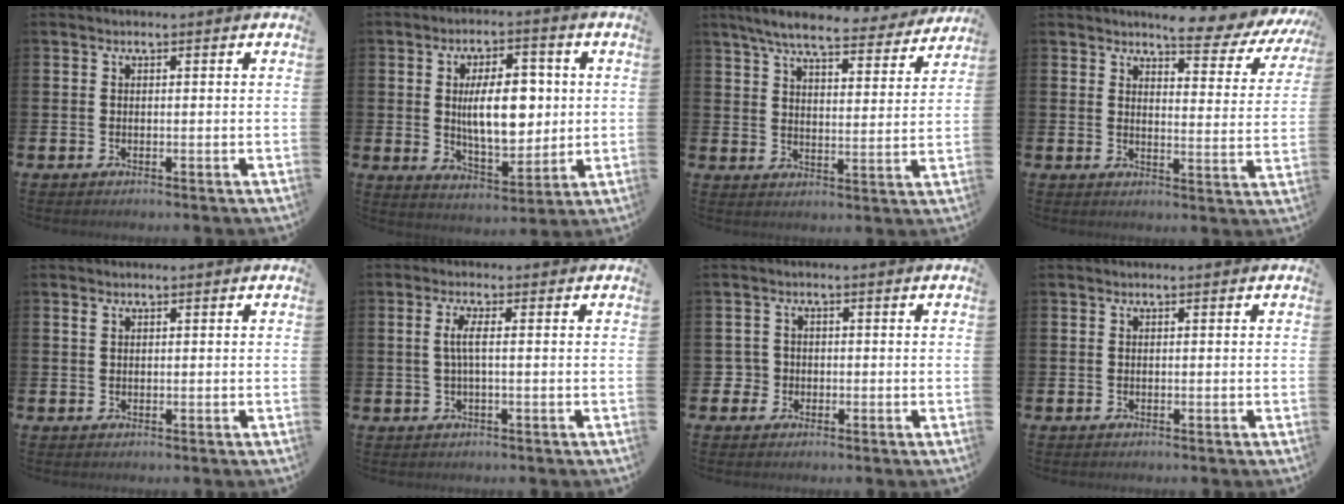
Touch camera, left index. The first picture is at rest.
{"total": 9.5, "force": [1.3, 4.6, 8.2], "torque": [-0.140, 0.010, 0.020]}
{"total": 7.5, "force": [6.8, 1.2, 2.9], "torque": [-0.070, -0.036, 0.116]}
{"total": 5.9, "force": [5.4, 1.1, 1.9], "torque": [-0.028, -0.047, 0.086]}
{"total": 0.9, "force": [0.7, 0.4, 0.4], "torque": [0.008, -0.003, 0.009]}
{"total": 2.3, "force": [0.3, 0.2, 2.3], "torque": [-0.046, 0.000, 0.003]}
{"total": 2.2, "force": [-0.5, 2.2, 0.4], "torque": [-0.009, 0.002, -0.016]}
{"total": 0.0}